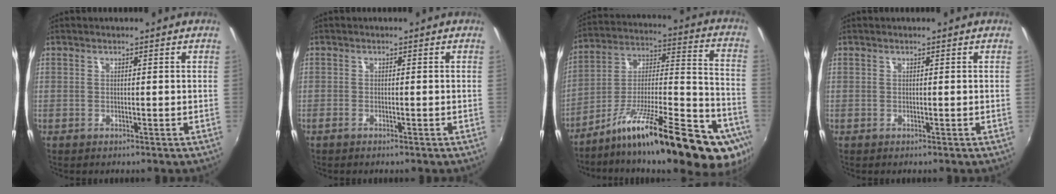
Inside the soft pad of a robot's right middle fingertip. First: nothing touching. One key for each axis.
{"total": 1.1, "fx": -0.9, "fy": 0.2, "fz": 0.6, "tx": -0.012, "ty": -0.004, "tz": -0.018}
{"total": 27.3, "fx": -16.8, "fy": 5.6, "fz": 20.8, "tx": -0.270, "ty": -0.008, "tz": -0.255}
{"total": 0.0}